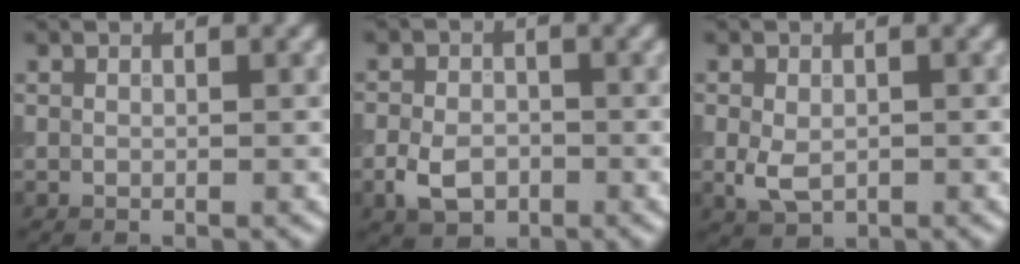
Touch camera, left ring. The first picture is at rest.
{"total": 3.8, "force": [-1.5, 2.7, 2.3], "torque": [-0.045, -0.004, -0.032]}
{"total": 2.8, "force": [-0.4, 2.0, 1.9], "torque": [-0.039, -0.005, -0.007]}